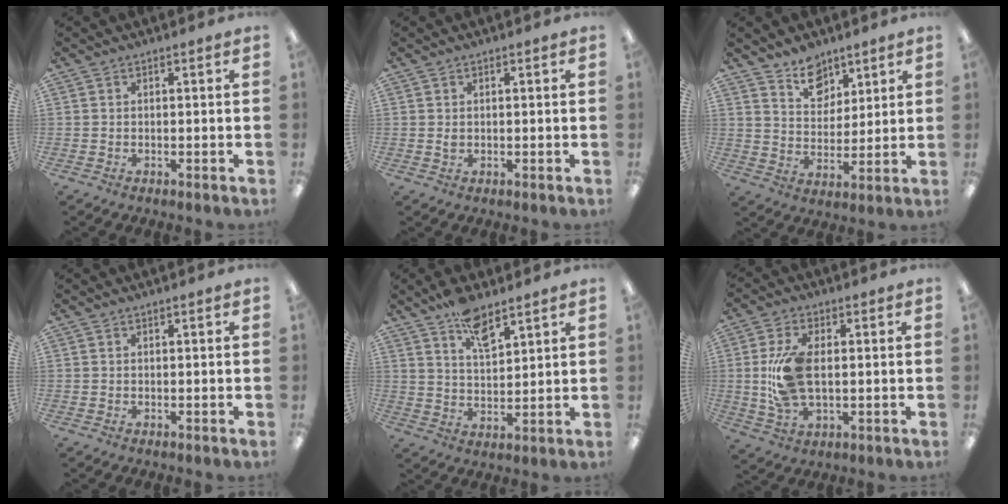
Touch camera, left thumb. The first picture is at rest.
{"total": 1.1, "force": [0.3, 0.7, 0.8], "torque": [-0.018, 0.004, 0.005]}
{"total": 9.5, "force": [6.8, 6.1, 2.4], "torque": [-0.028, -0.042, 0.127]}
{"total": 0.0}
{"total": 8.7, "force": [6.3, 3.6, 4.8], "torque": [-0.078, -0.033, 0.112]}
{"total": 10.0, "force": [0.7, 5.7, 8.2], "torque": [-0.168, 0.005, 0.010]}